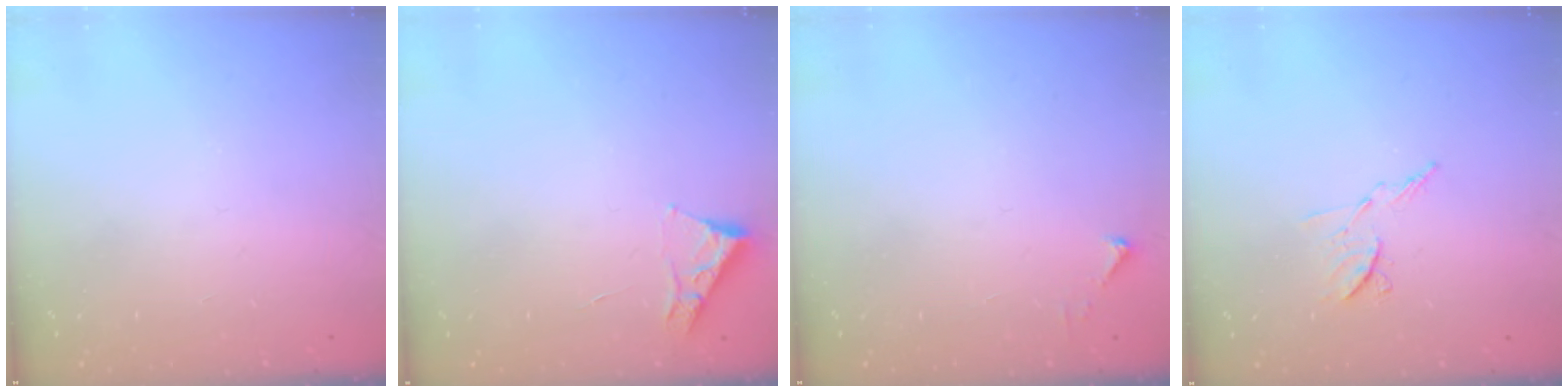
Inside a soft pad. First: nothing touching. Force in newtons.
{"total": 3.4, "press": 3.3, "slide": 0.5}
{"total": 2.5, "press": 2.5, "slide": 0.3}
{"total": 6.8, "press": 6.7, "slide": 0.8}